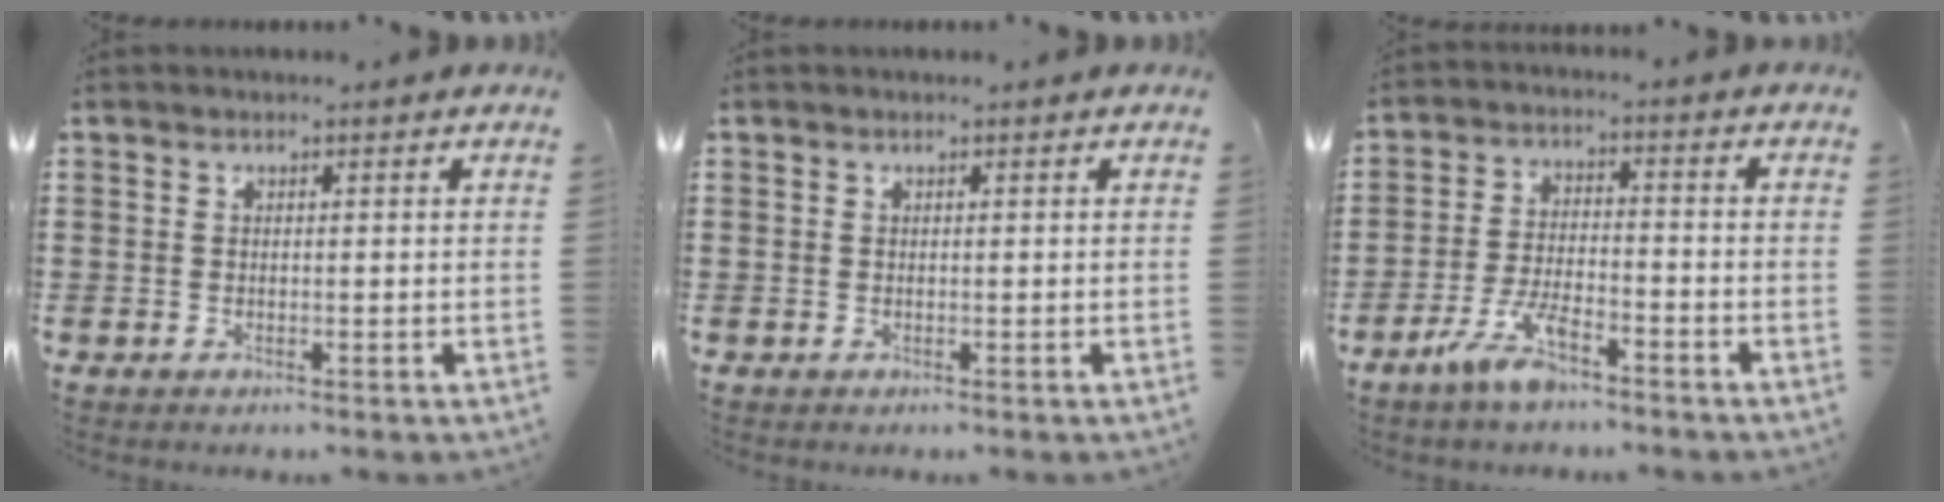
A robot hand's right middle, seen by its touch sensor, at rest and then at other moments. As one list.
[{"total": 0.0}, {"total": 6.5, "force": [-4.5, 1.8, 4.3], "torque": [-0.097, 0.000, -0.087]}]